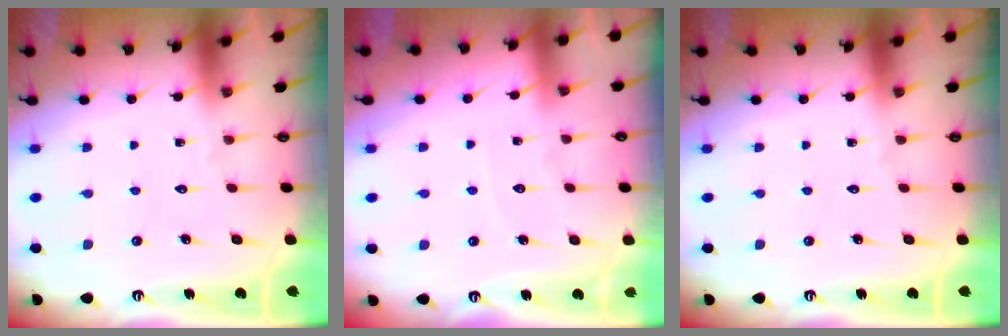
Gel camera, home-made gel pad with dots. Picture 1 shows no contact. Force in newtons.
{"total": 3.9, "press": 3.9, "slide": 0.5}
{"total": 0.0}